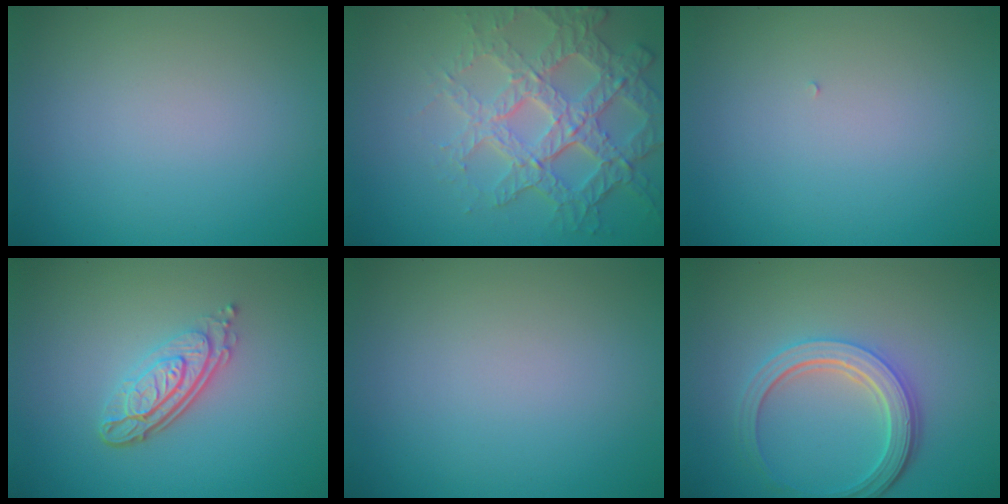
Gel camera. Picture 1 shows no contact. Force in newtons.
{"total": 6.1, "press": 5.0, "slide": 3.5}
{"total": 0.0}
{"total": 4.4, "press": 3.1, "slide": 3.1}
{"total": 0.0}
{"total": 4.7, "press": 3.5, "slide": 3.1}